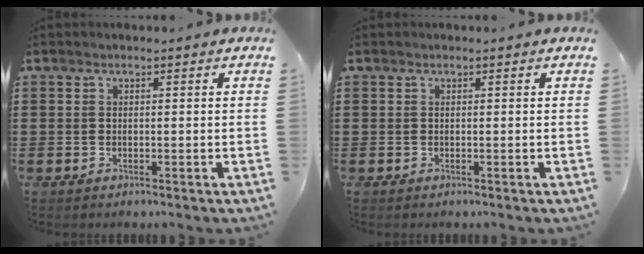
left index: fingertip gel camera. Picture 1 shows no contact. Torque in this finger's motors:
{"motor_torque": [-0.07, -0.02, 0.00, 0.00]}